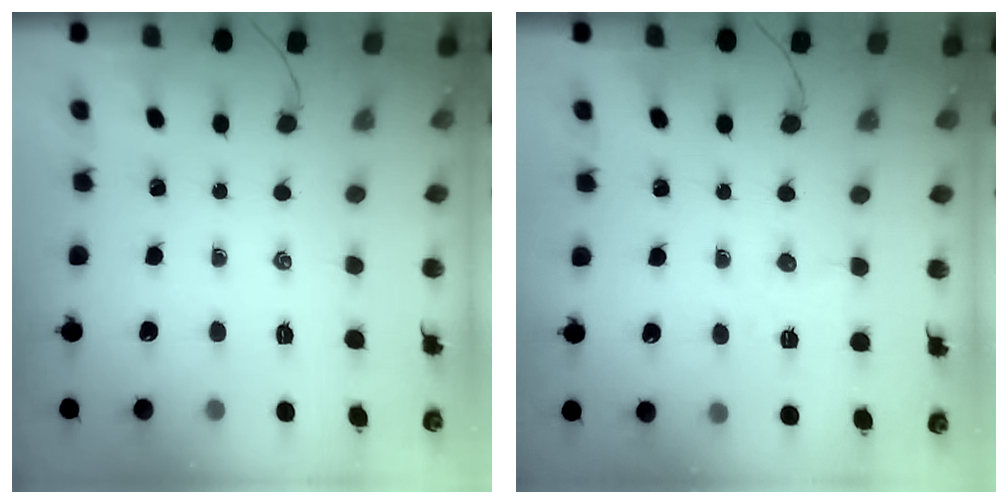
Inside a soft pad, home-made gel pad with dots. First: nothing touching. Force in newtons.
{"total": 4.7, "press": 4.5, "slide": 1.3}